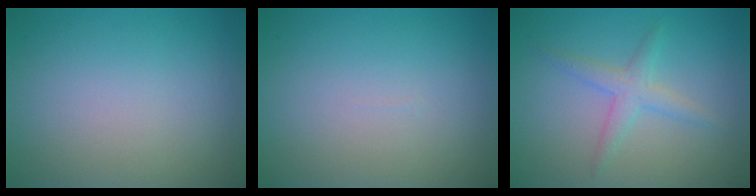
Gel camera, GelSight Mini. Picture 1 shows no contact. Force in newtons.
{"total": 0.0}
{"total": 2.2, "press": 2.2, "slide": 0.1}